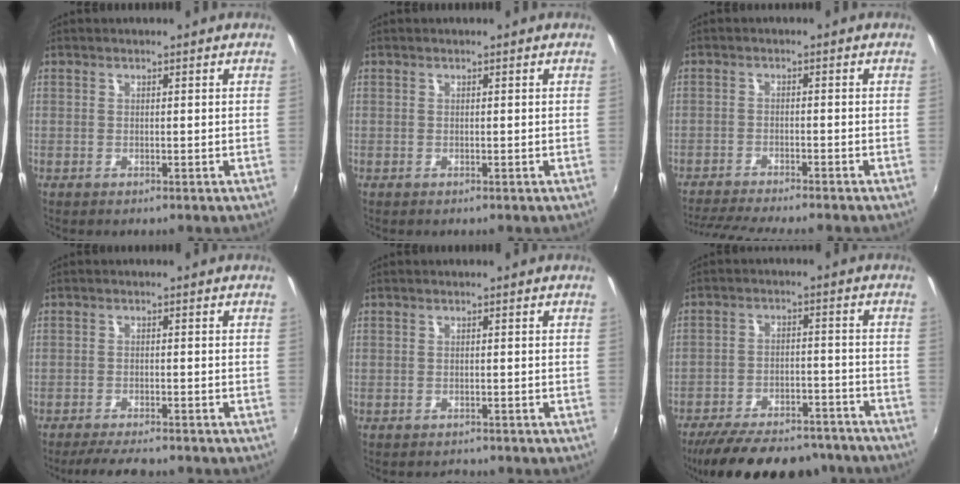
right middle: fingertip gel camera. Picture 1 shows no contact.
{"total": 0.0}
{"total": 8.8, "force": [-8.0, -0.1, 3.6], "torque": [-0.089, -0.019, -0.130]}
{"total": 5.9, "force": [-5.1, 0.8, 2.8], "torque": [-0.067, -0.016, -0.087]}
{"total": 1.3, "force": [-1.3, 0.4, 0.0], "torque": [-0.004, -0.005, -0.017]}
{"total": 22.1, "force": [-18.8, 7.3, 9.1], "torque": [-0.180, -0.001, -0.250]}